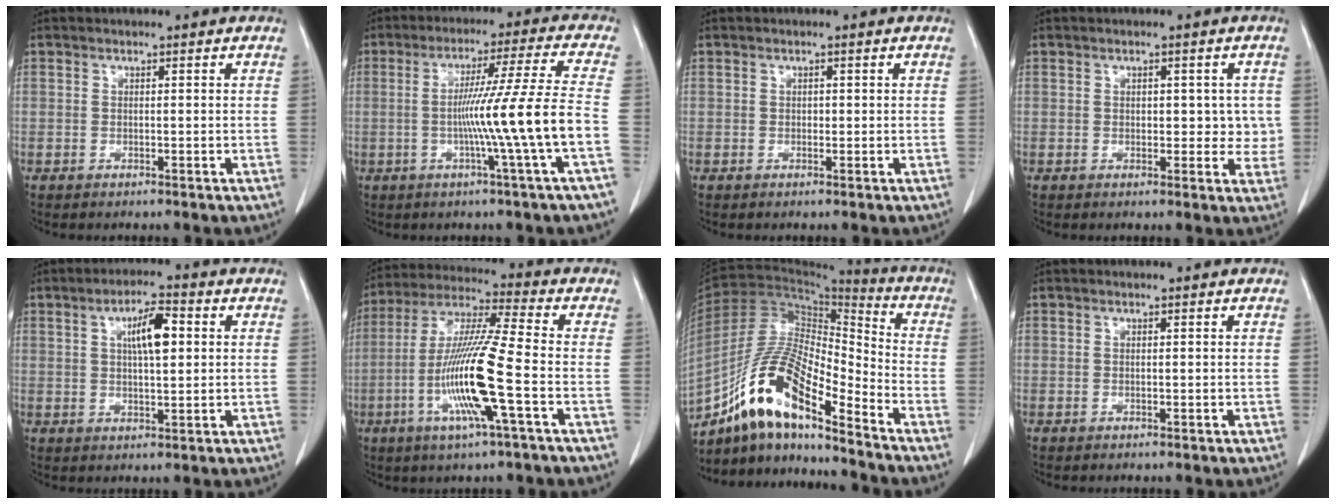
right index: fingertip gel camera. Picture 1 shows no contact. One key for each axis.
{"total": 12.3, "fx": -2.9, "fy": -3.1, "fz": 11.5, "tx": -0.192, "ty": 0.001, "tz": -0.046}
{"total": 0.5, "fx": 0.0, "fy": 0.5, "fz": 0.3, "tx": -0.002, "ty": 0.002, "tz": 0.000}
{"total": 4.5, "fx": 0.4, "fy": 2.6, "fz": 3.6, "tx": -0.029, "ty": 0.004, "tz": 0.006}
{"total": 6.5, "fx": 1.7, "fy": 1.6, "fz": 6.1, "tx": -0.105, "ty": 0.008, "tz": 0.030}
{"total": 14.4, "fx": -4.1, "fy": -0.3, "fz": 13.8, "tx": -0.281, "ty": -0.008, "tz": -0.086}
{"total": 15.4, "fx": -10.8, "fy": 3.1, "fz": 10.5, "tx": -0.205, "ty": 0.015, "tz": -0.195}
{"total": 0.0}